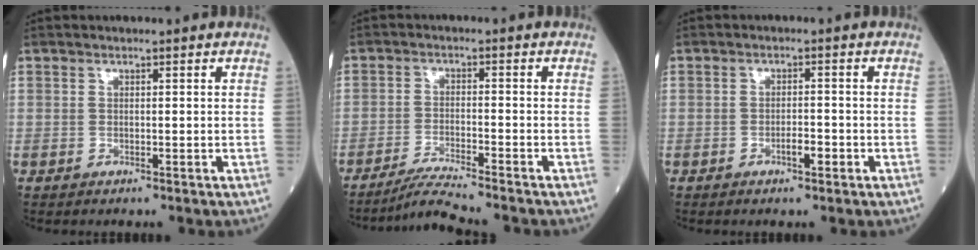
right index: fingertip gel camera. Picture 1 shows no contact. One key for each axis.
{"total": 5.9, "fx": -5.3, "fy": -1.0, "fz": 2.2, "tx": -0.043, "ty": -0.025, "tz": -0.095}
{"total": 2.3, "fx": -1.1, "fy": 0.6, "fz": 1.9, "tx": -0.029, "ty": 0.003, "tz": -0.018}